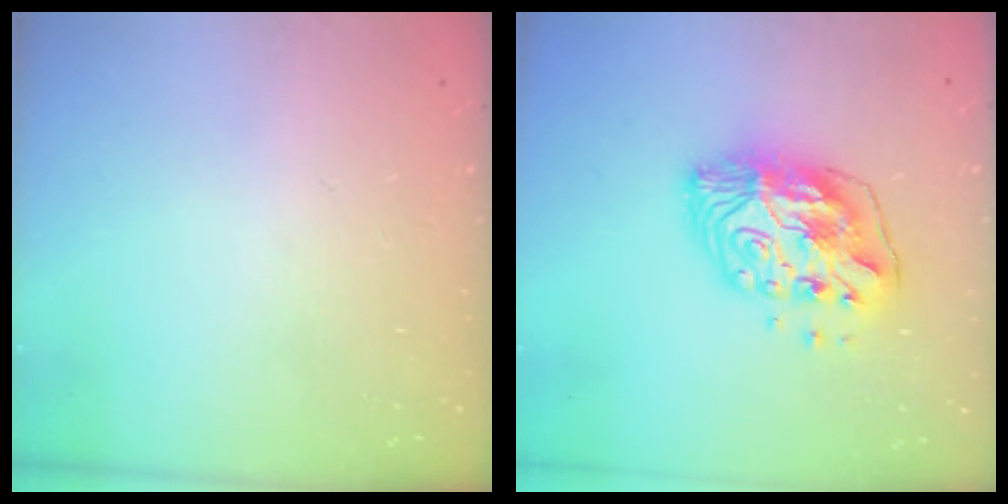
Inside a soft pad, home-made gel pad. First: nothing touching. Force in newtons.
{"total": 13.7, "press": 13.7, "slide": 1.0}